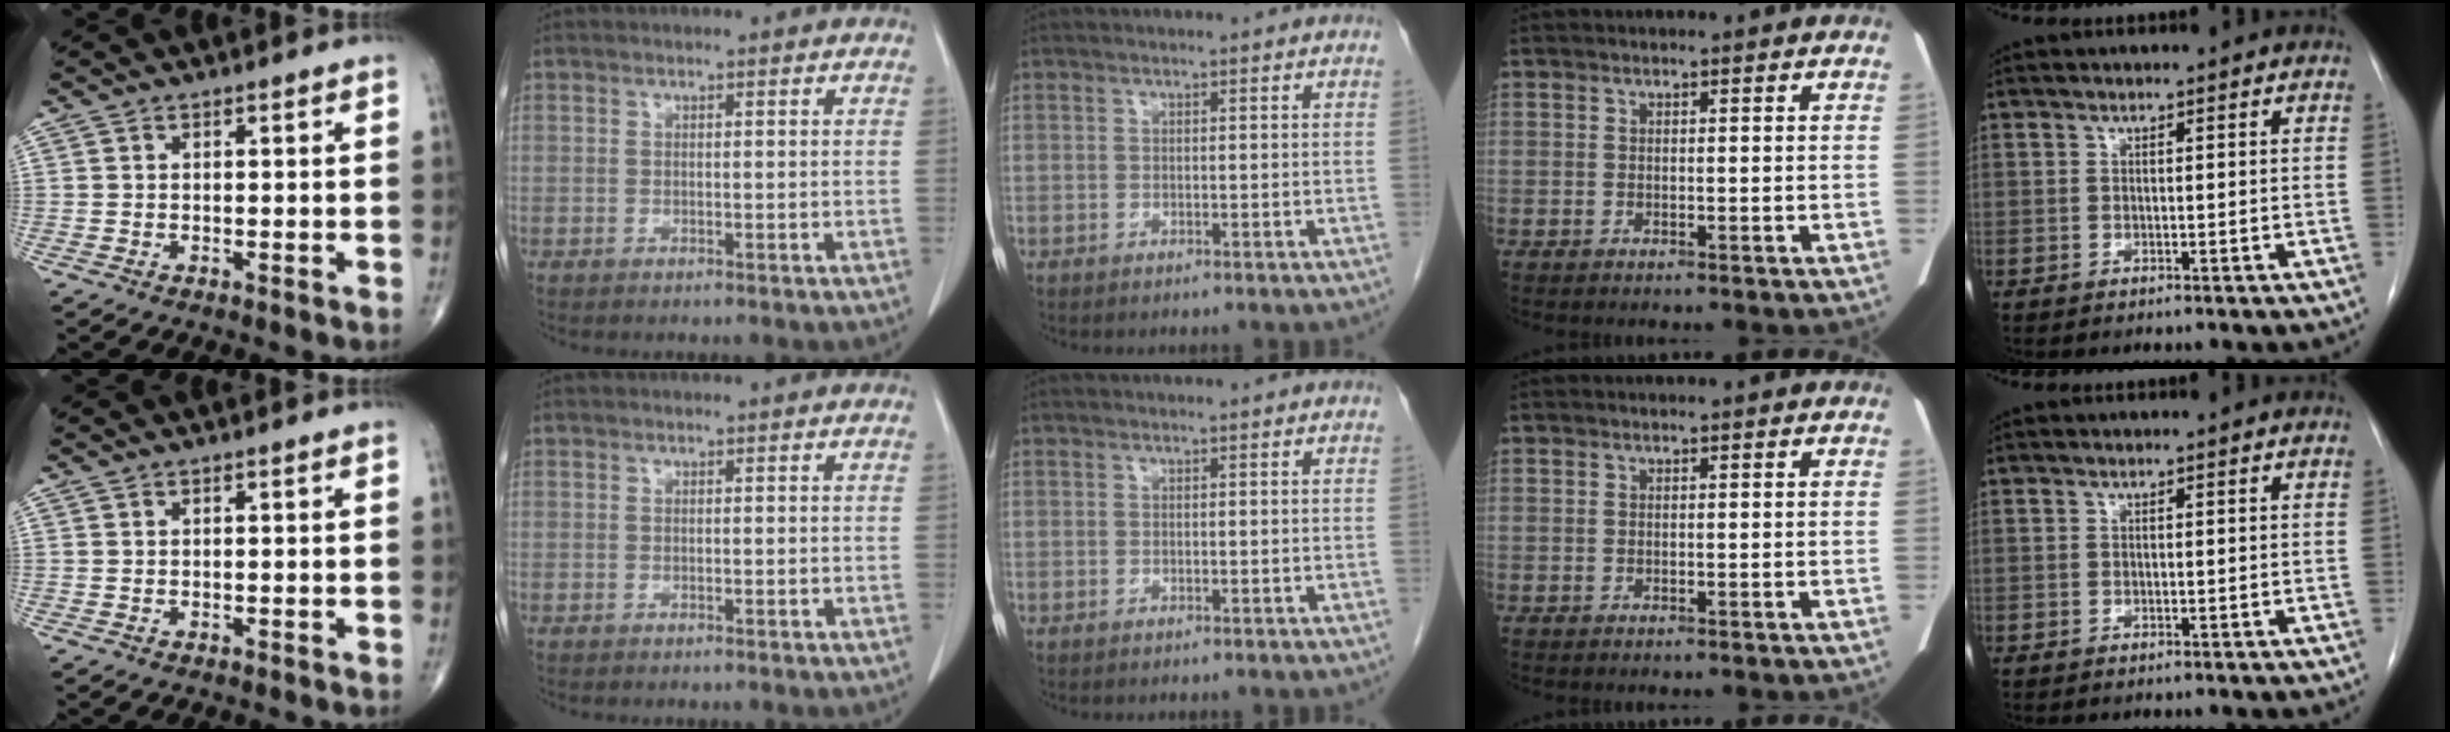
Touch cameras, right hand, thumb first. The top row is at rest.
{}